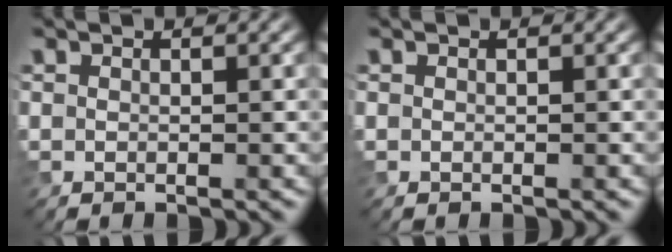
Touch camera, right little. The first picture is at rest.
{"total": 0.0}